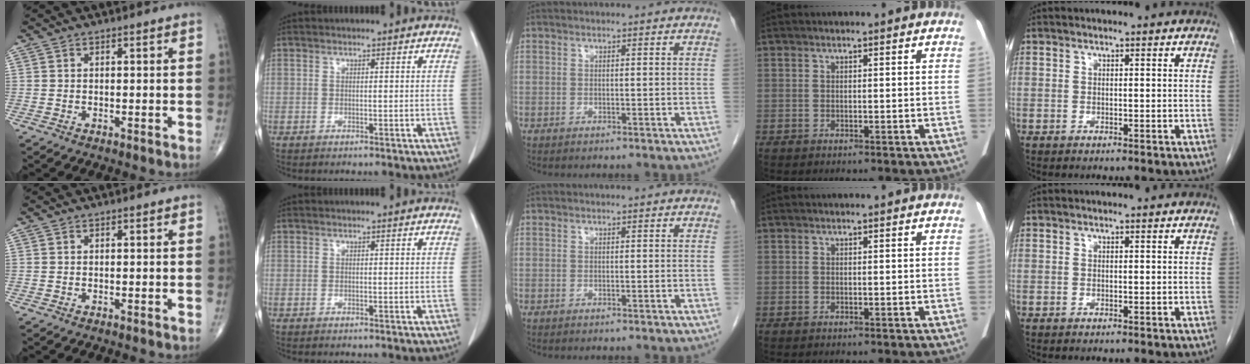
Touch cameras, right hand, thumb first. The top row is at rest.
{}